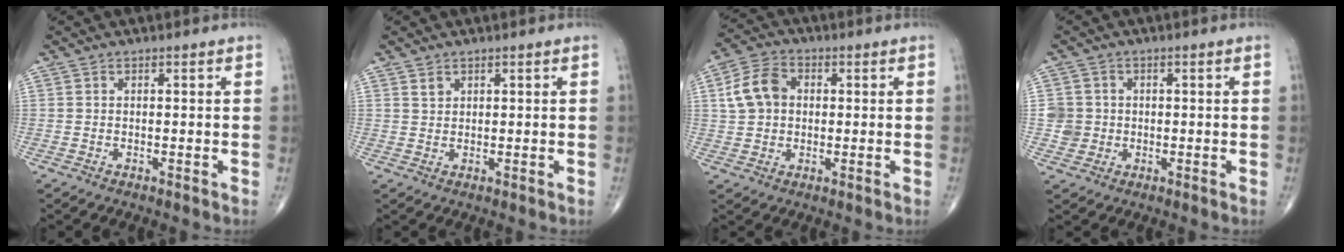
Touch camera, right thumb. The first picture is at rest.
{"total": 1.4, "force": [1.0, 0.9, 0.5], "torque": [0.000, -0.005, 0.018]}
{"total": 8.2, "force": [1.2, 6.3, 5.1], "torque": [-0.087, 0.016, 0.016]}
{"total": 3.9, "force": [-0.1, 3.8, 0.5], "torque": [0.019, 0.007, -0.002]}